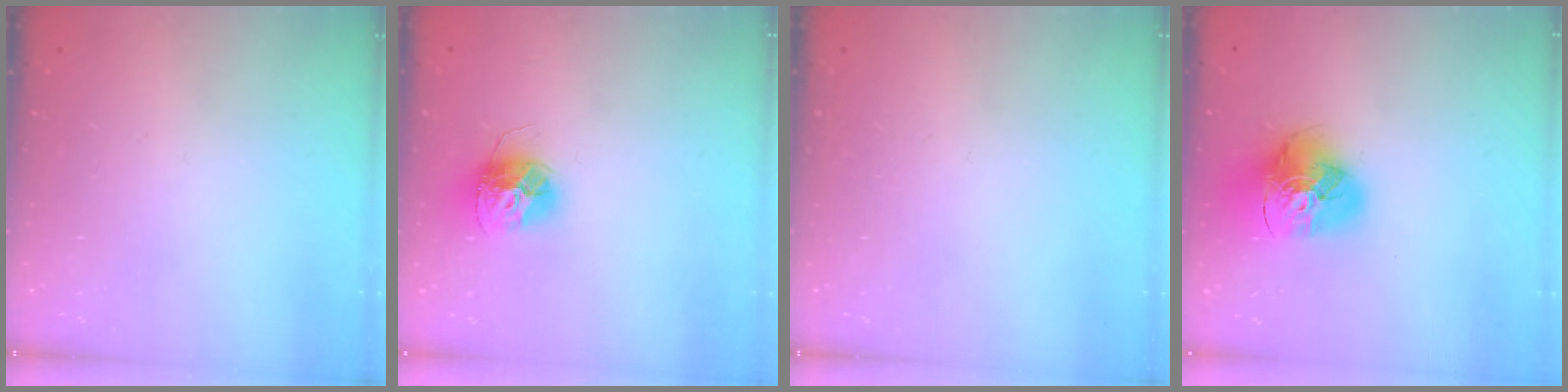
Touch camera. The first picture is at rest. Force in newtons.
{"total": 14.0, "press": 13.9, "slide": 1.1}
{"total": 0.0}
{"total": 17.2, "press": 17.0, "slide": 1.9}